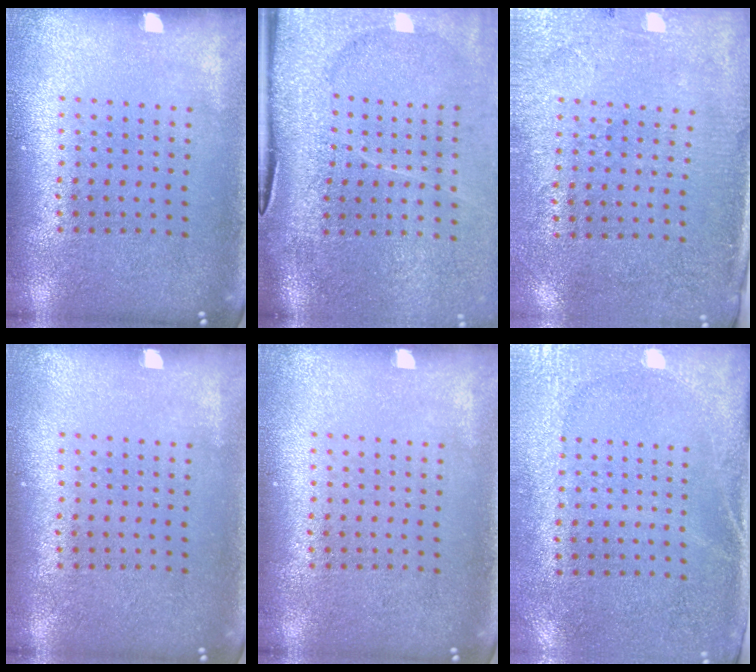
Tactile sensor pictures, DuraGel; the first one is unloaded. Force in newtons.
{"total": 4.4, "press": 3.5, "slide": 2.6}
{"total": 2.8, "press": 2.4, "slide": 1.3}
{"total": 0.0}
{"total": 0.0}
{"total": 2.7, "press": 2.2, "slide": 1.5}